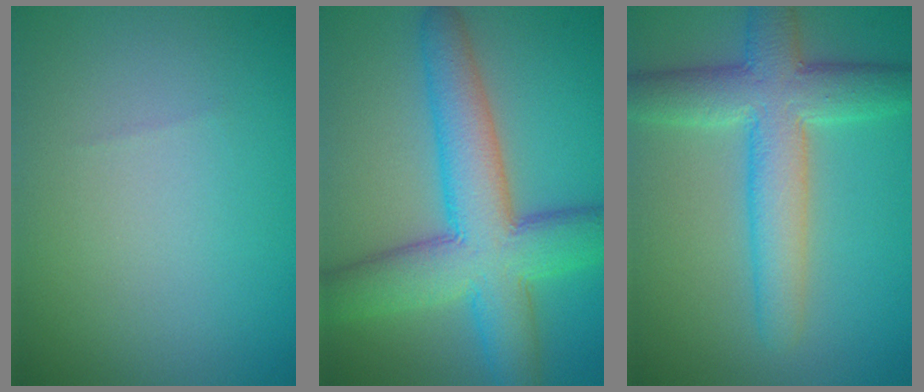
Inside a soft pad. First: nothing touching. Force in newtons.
{"total": 9.5, "press": 9.5, "slide": 0.2}
{"total": 6.7, "press": 6.7, "slide": 0.2}